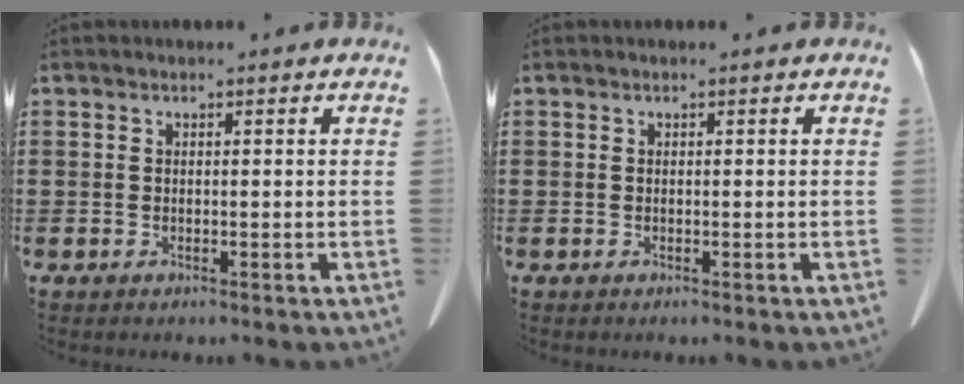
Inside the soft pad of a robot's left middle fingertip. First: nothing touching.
{"total": 0.0}